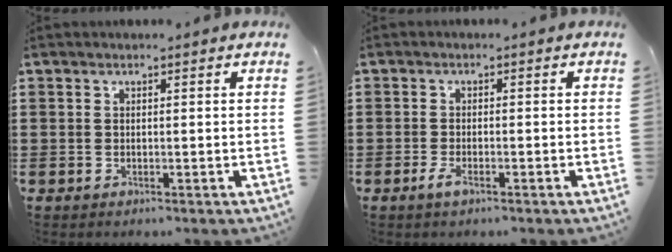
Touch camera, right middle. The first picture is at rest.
{"total": 2.1, "force": [-1.2, 0.6, 1.7], "torque": [-0.037, -0.002, -0.024]}